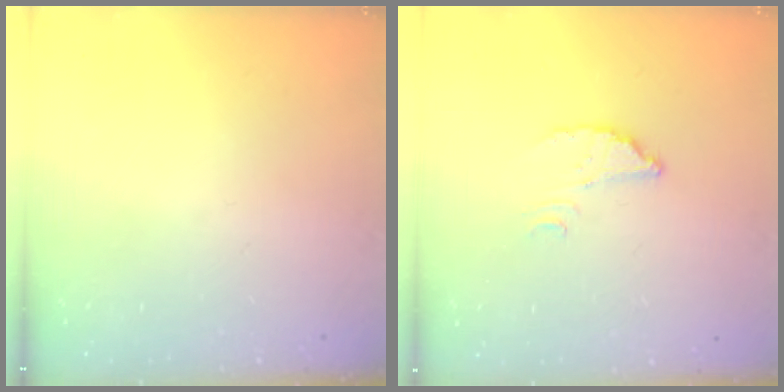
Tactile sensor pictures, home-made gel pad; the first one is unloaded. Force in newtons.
{"total": 2.6, "press": 2.6, "slide": 0.1}